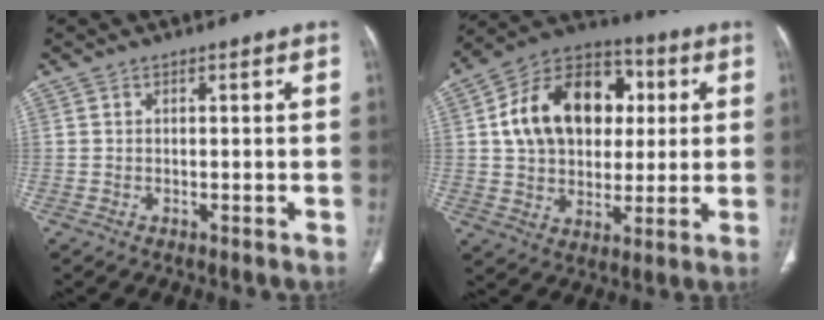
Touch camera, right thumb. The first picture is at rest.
{"total": 20.1, "force": [3.8, 14.4, 13.4], "torque": [-0.191, 0.017, 0.062]}